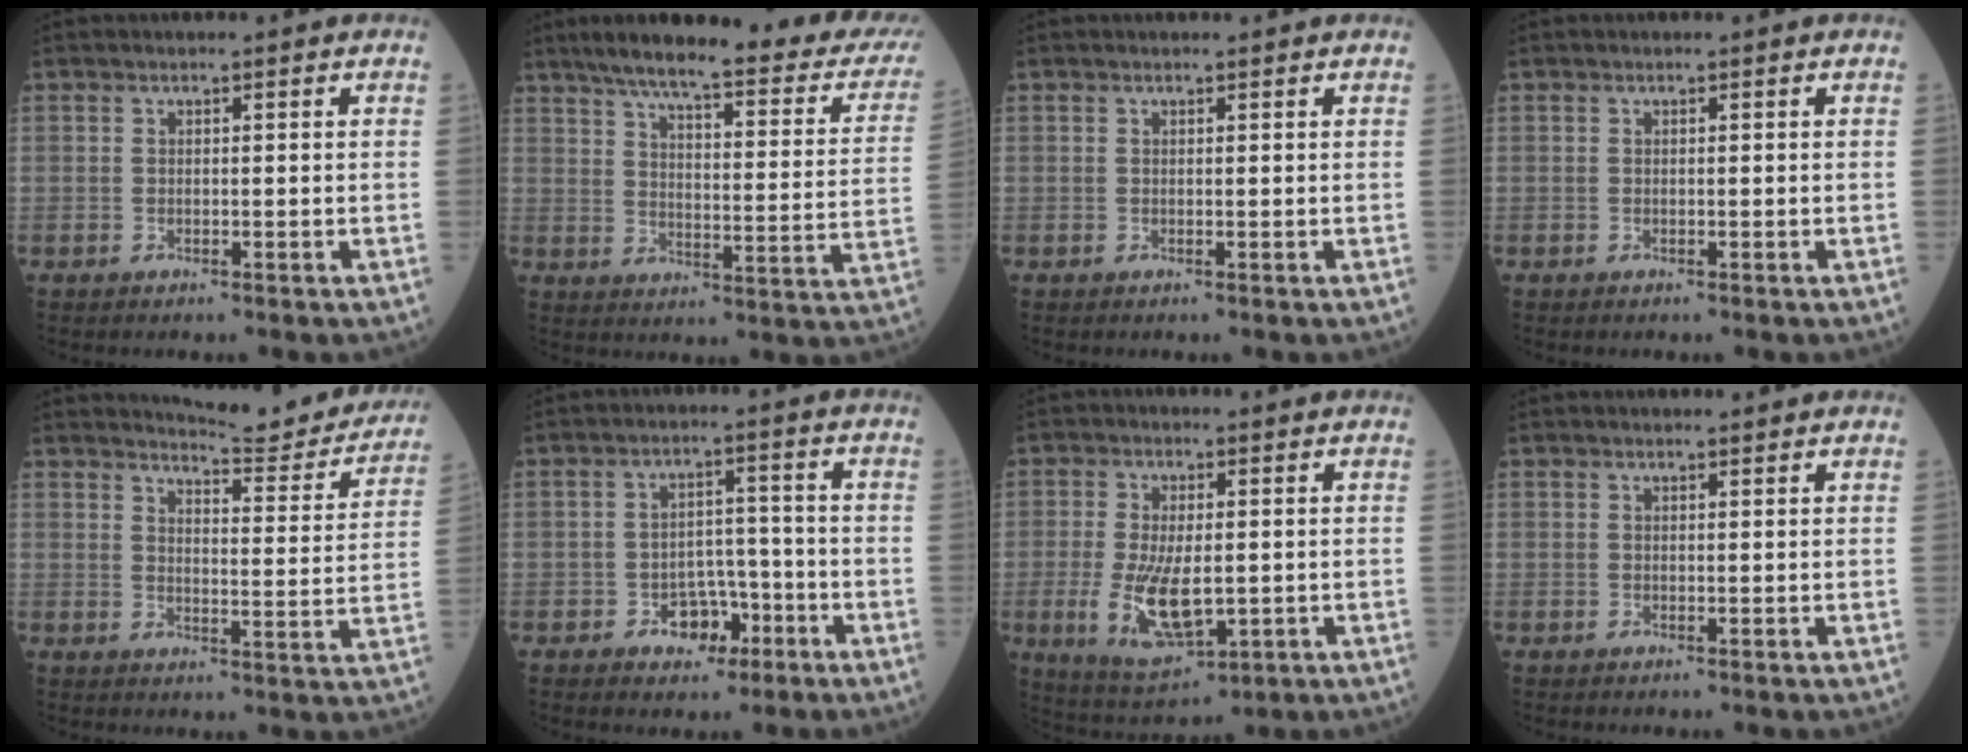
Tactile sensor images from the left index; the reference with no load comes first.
{"total": 27.6, "force": [22.9, 4.2, 14.8], "torque": [-0.208, -0.034, 0.280]}
{"total": 0.6, "force": [0.6, 0.0, 0.2], "torque": [-0.006, 0.000, 0.008]}
{"total": 0.0}
{"total": 13.8, "force": [13.4, 1.3, 2.9], "torque": [-0.031, -0.054, 0.150]}
{"total": 5.5, "force": [-2.9, 3.6, 3.1], "torque": [-0.047, 0.015, -0.043]}
{"total": 9.5, "force": [-1.3, 3.9, 8.6], "torque": [-0.172, -0.018, -0.011]}
{"total": 1.2, "force": [1.2, 0.0, 0.2], "torque": [-0.008, 0.000, 0.017]}